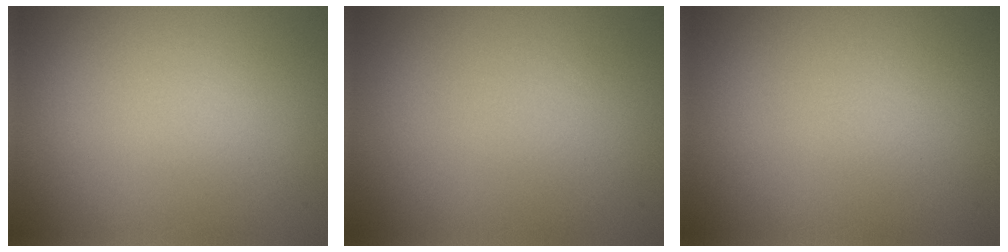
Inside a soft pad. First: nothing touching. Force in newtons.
{"total": 0.0}
{"total": 0.0}